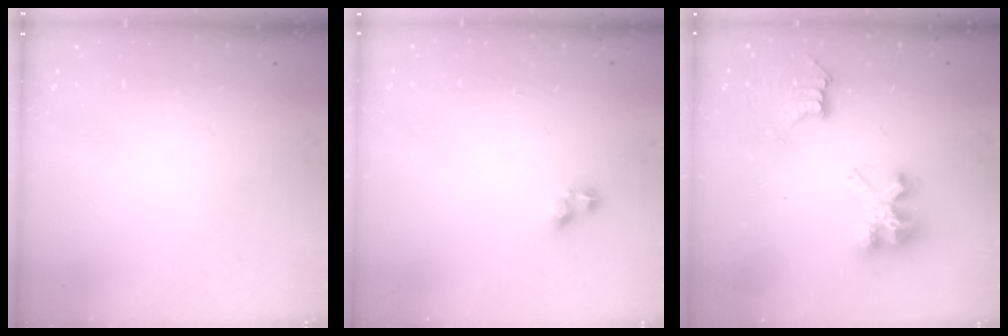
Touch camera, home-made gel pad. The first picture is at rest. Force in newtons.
{"total": 3.6, "press": 3.6, "slide": 0.1}
{"total": 6.4, "press": 6.4, "slide": 0.1}